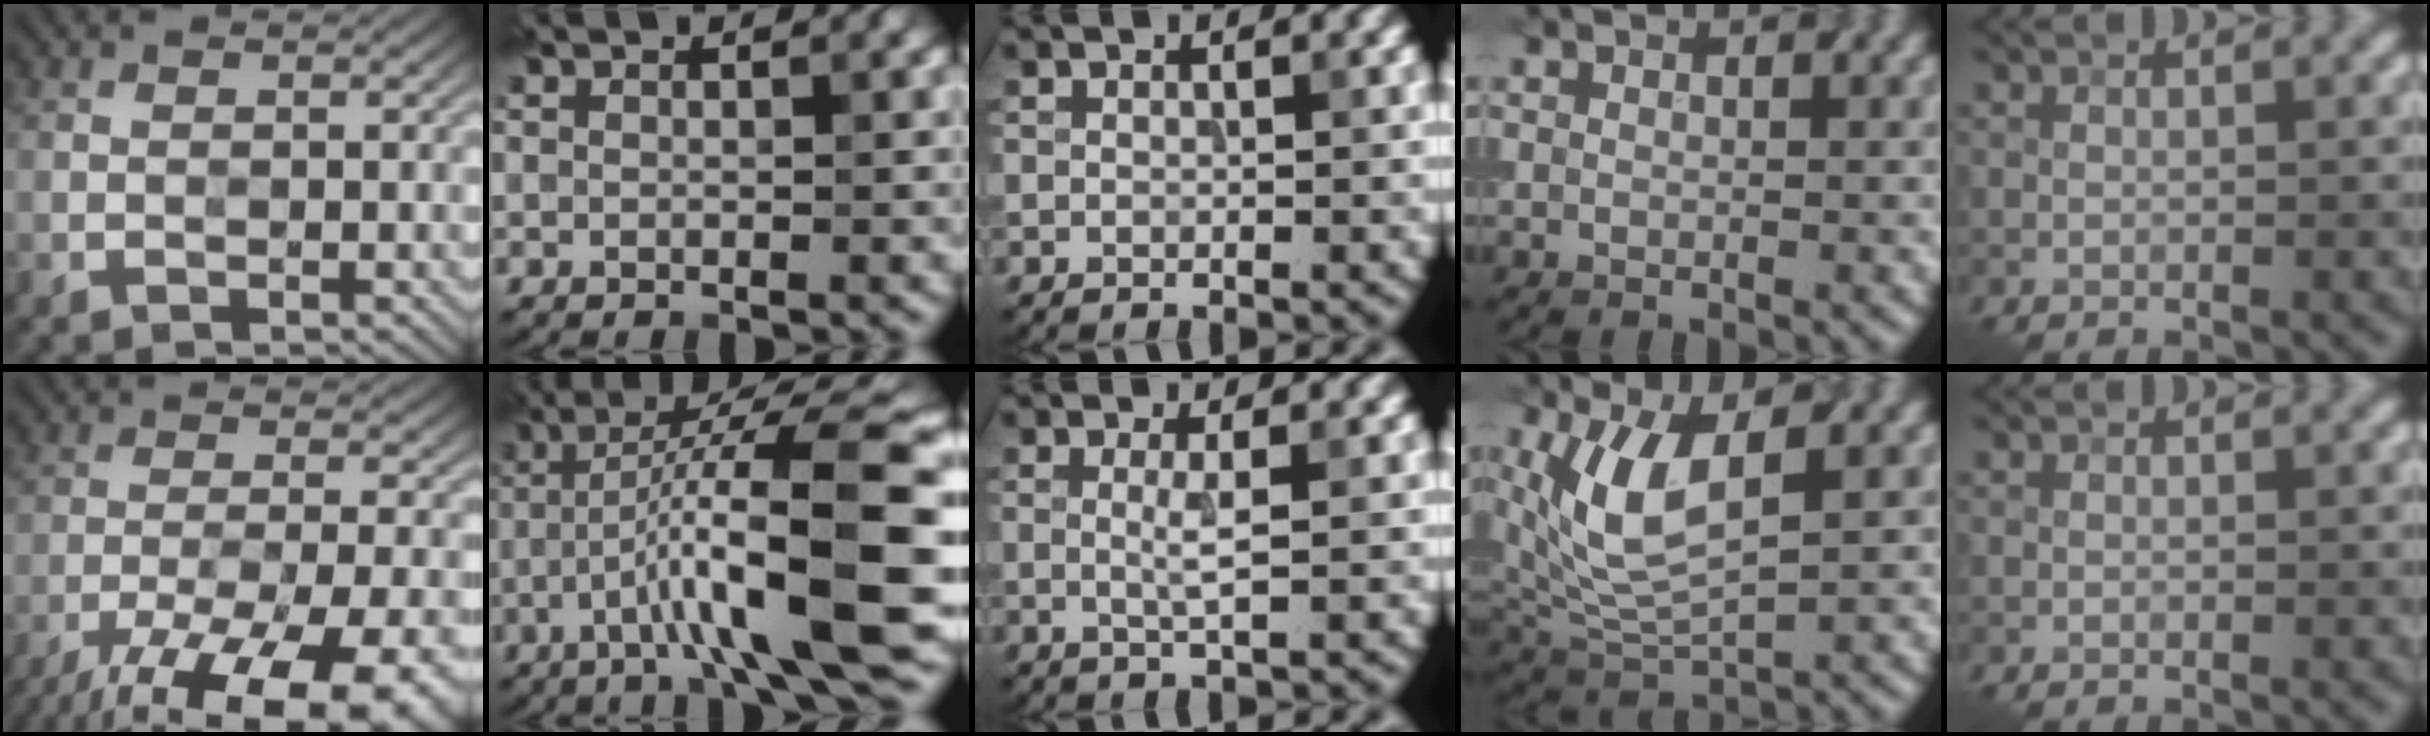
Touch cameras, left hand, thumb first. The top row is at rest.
{"thumb": {"total": 18.2, "force": [-13.6, 5.0, 11.0], "torque": [-0.171, -0.031, -0.196]}, "index": {"total": 13.1, "force": [-2.8, 2.0, 12.6], "torque": [-0.195, 0.027, -0.044]}, "middle": {"total": 1.7, "force": [0.1, 0.2, 1.7], "torque": [-0.036, -0.002, 0.000]}, "ring": {"total": 6.9, "force": [1.7, 3.1, 5.9], "torque": [-0.139, 0.004, 0.042]}}